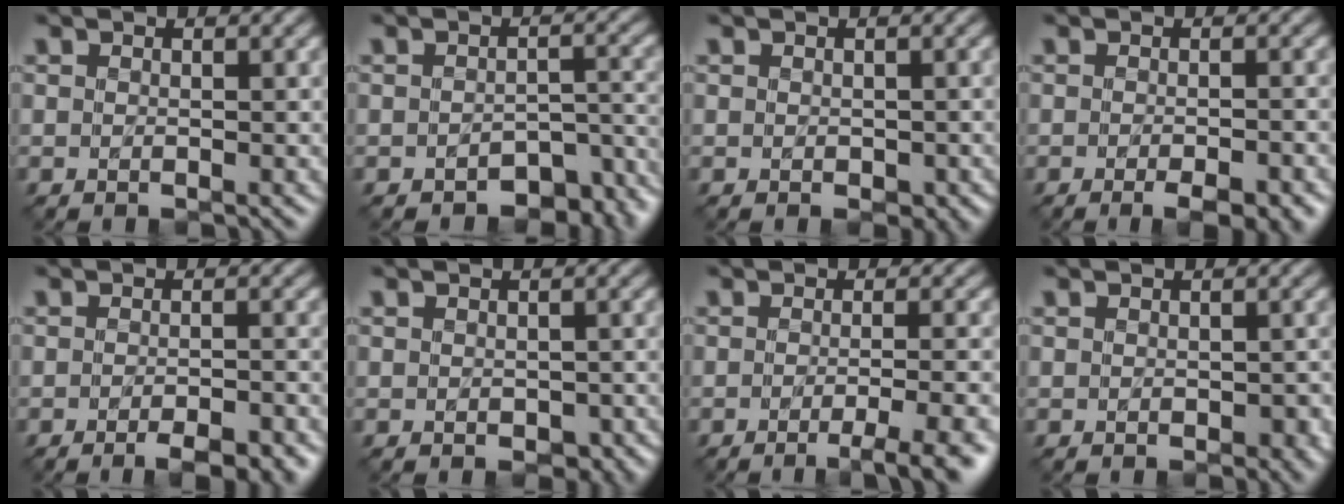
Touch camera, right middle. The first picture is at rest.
{"total": 4.9, "force": [-3.7, 2.2, 2.2], "torque": [-0.014, -0.009, -0.043]}
{"total": 1.4, "force": [-0.2, 1.0, 1.0], "torque": [-0.016, -0.006, 0.001]}
{"total": 4.4, "force": [-2.5, 1.5, 3.4], "torque": [-0.037, 0.003, -0.018]}
{"total": 5.4, "force": [-3.6, 1.9, 3.6], "torque": [-0.034, 0.003, -0.030]}
{"total": 2.0, "force": [-0.6, 1.4, 1.4], "torque": [-0.018, -0.010, -0.002]}
{"total": 4.8, "force": [-2.4, 1.0, 4.0], "torque": [-0.047, -0.002, -0.034]}
{"total": 1.5, "force": [-0.2, 1.0, 1.1], "torque": [-0.016, -0.005, 0.001]}